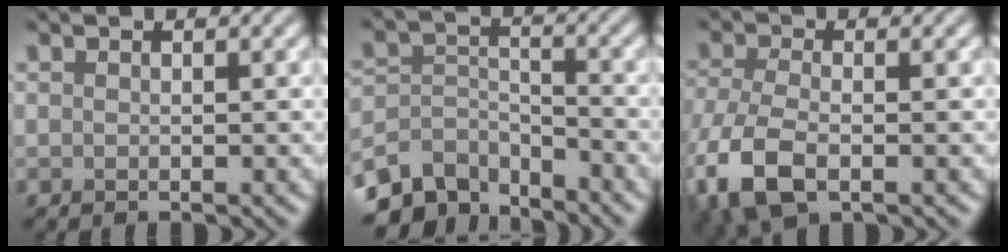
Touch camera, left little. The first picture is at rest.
{"total": 6.7, "force": [-5.6, 3.0, 2.0], "torque": [-0.033, -0.015, -0.110]}
{"total": 6.5, "force": [-2.8, 3.1, 5.0], "torque": [-0.125, -0.017, -0.063]}